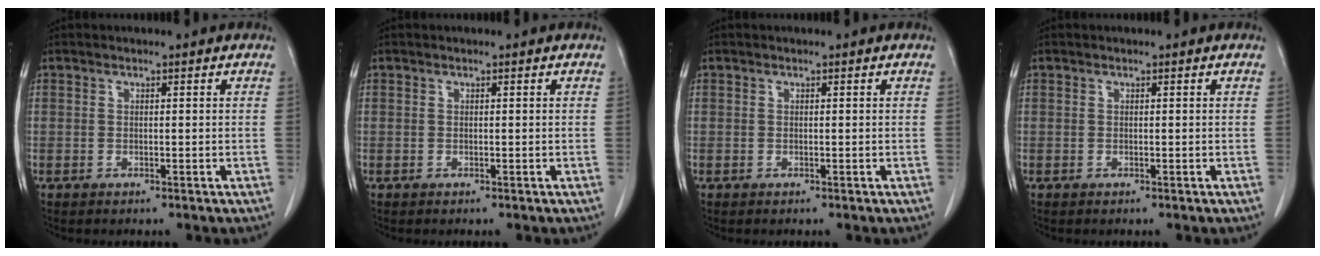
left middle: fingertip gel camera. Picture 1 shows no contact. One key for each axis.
{"total": 0.0}
{"total": 0.0}
{"total": 0.0}